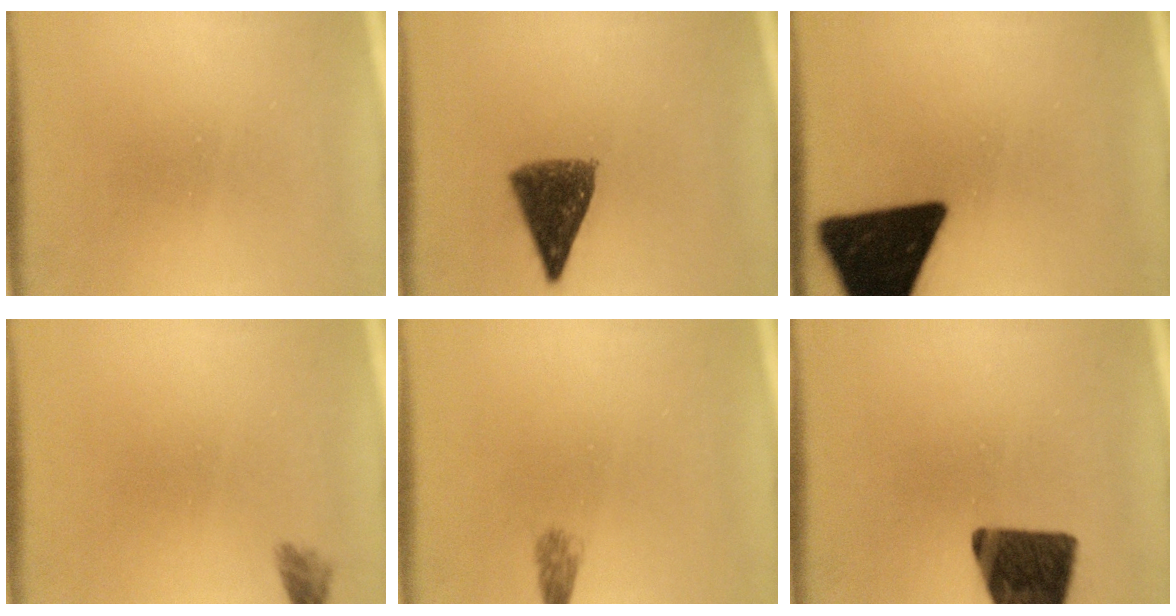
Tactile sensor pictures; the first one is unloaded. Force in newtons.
{"total": 7.0}
{"total": 19.0}
{"total": 1.6}
{"total": 1.8}
{"total": 13.5}